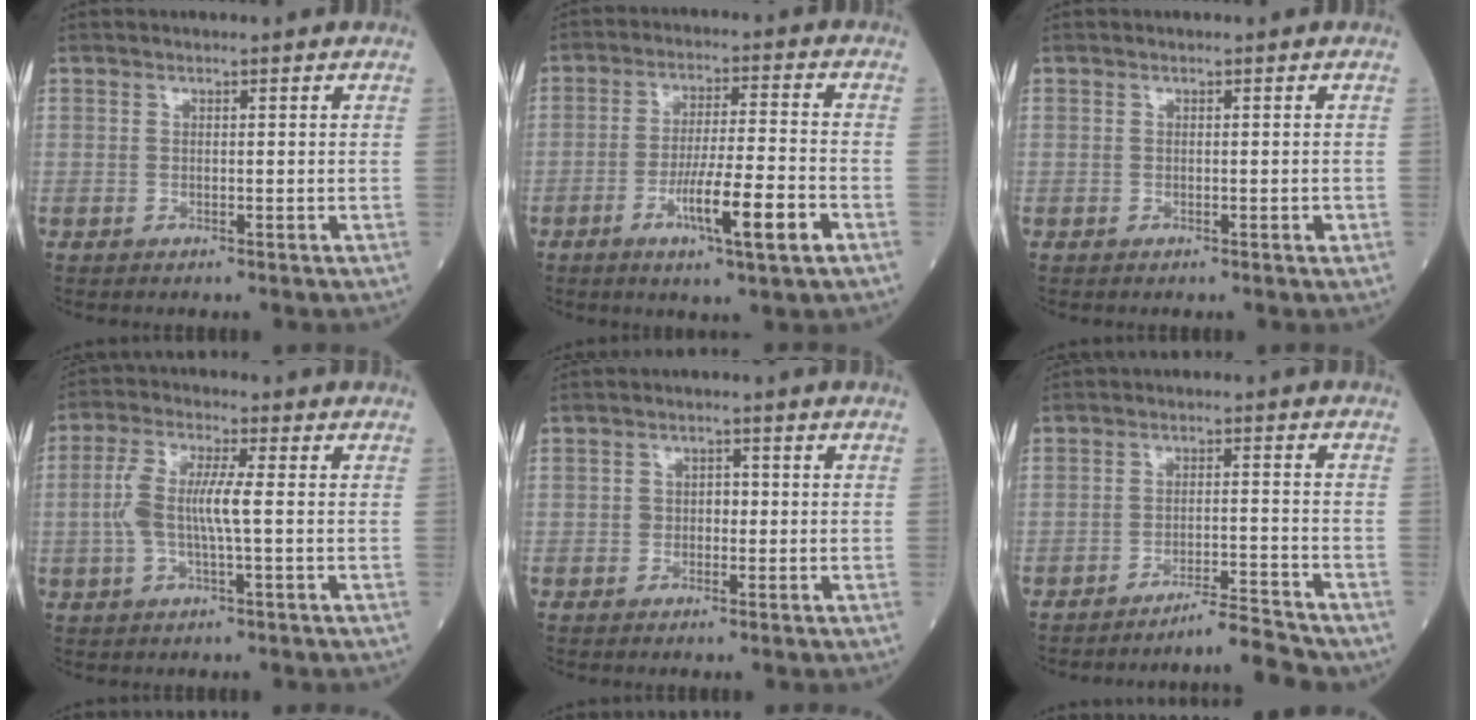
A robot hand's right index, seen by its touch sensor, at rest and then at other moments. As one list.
[{"total": 10.1, "force": [-4.3, 0.4, 9.1], "torque": [-0.158, -0.007, -0.071]}, {"total": 0.7, "force": [-0.2, 0.2, 0.7], "torque": [-0.013, -0.002, -0.001]}, {"total": 7.1, "force": [-0.2, 1.2, 7.0], "torque": [-0.157, 0.013, -0.007]}, {"total": 2.1, "force": [-0.2, 1.6, 1.4], "torque": [-0.016, 0.008, -0.004]}, {"total": 5.2, "force": [-5.0, -1.3, 0.2], "torque": [0.003, -0.002, -0.082]}]